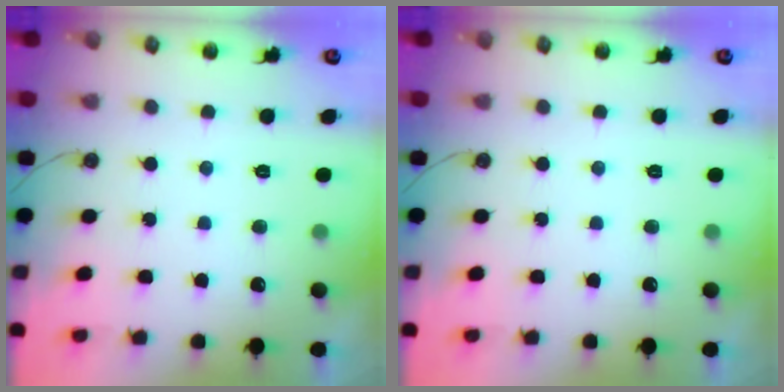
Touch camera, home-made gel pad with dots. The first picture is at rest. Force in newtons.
{"total": 0.0}